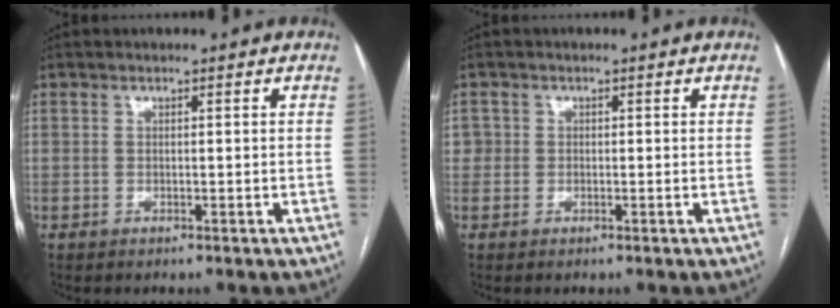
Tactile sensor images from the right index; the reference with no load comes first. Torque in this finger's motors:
{"motor_torque": [0.05, 0.05, 0.04, 0.01]}